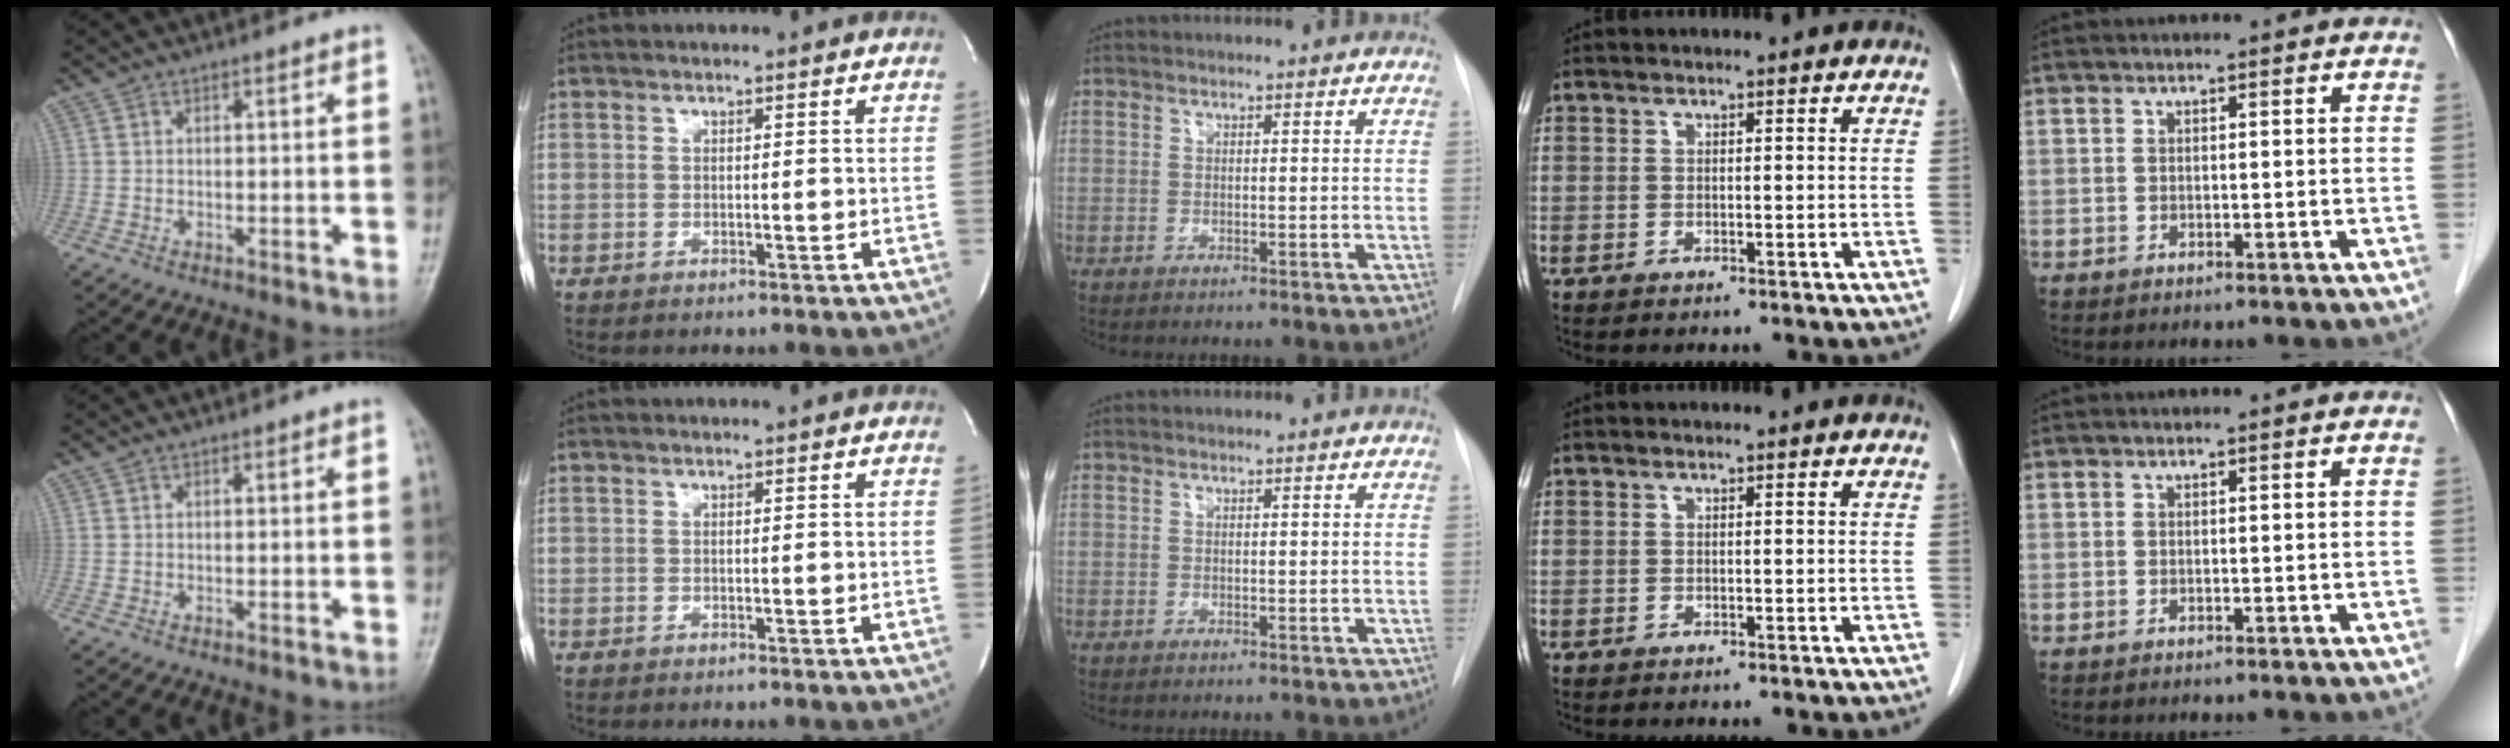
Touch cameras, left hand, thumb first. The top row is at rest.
{}